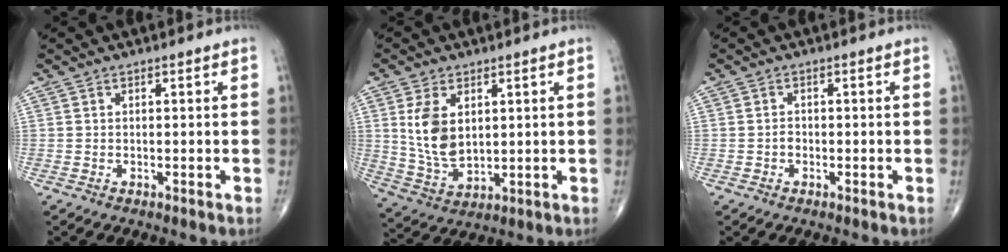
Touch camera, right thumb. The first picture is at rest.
{"total": 9.8, "force": [2.3, 5.9, 7.4], "torque": [-0.130, -0.015, 0.060]}
{"total": 1.3, "force": [-0.5, 1.0, 0.6], "torque": [-0.003, 0.006, -0.009]}